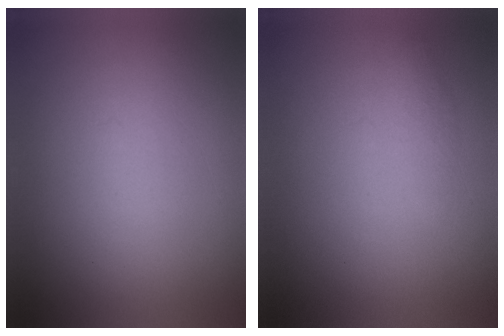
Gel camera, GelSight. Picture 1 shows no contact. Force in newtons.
{"total": 1.4}